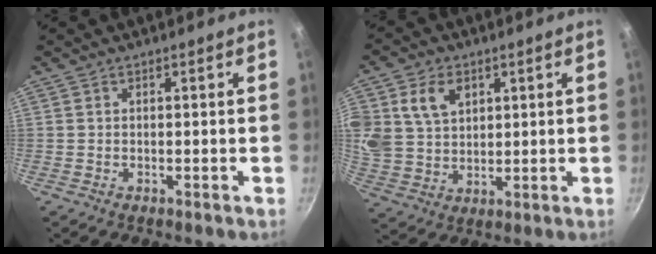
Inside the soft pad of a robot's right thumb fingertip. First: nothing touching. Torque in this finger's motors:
{"motor_torque": [0.35, 0.69, 0.19, 0.18, 0.11]}